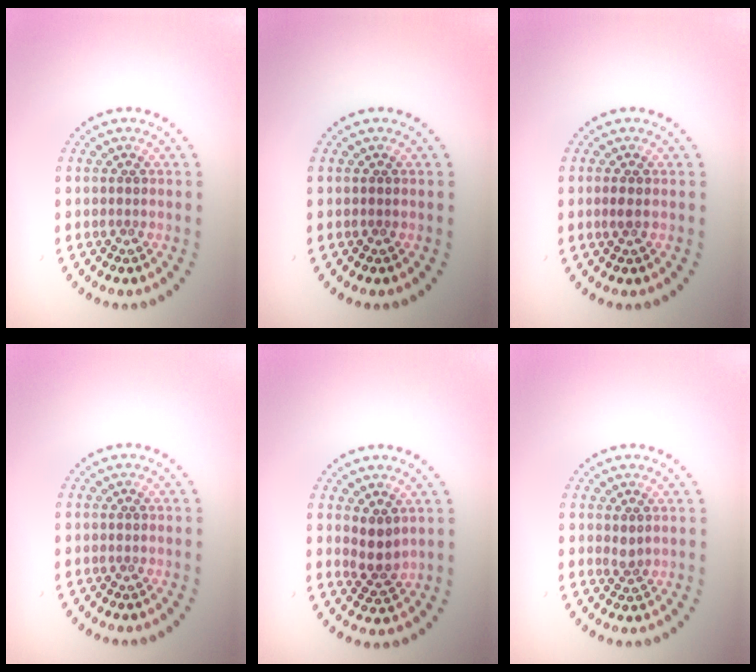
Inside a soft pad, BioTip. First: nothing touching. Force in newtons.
{"total": 0.0}
{"total": 0.8, "press": 0.8, "slide": 0.3}
{"total": 0.0}
{"total": 2.2, "press": 1.9, "slide": 1.2}
{"total": 0.9, "press": 0.6, "slide": 0.6}